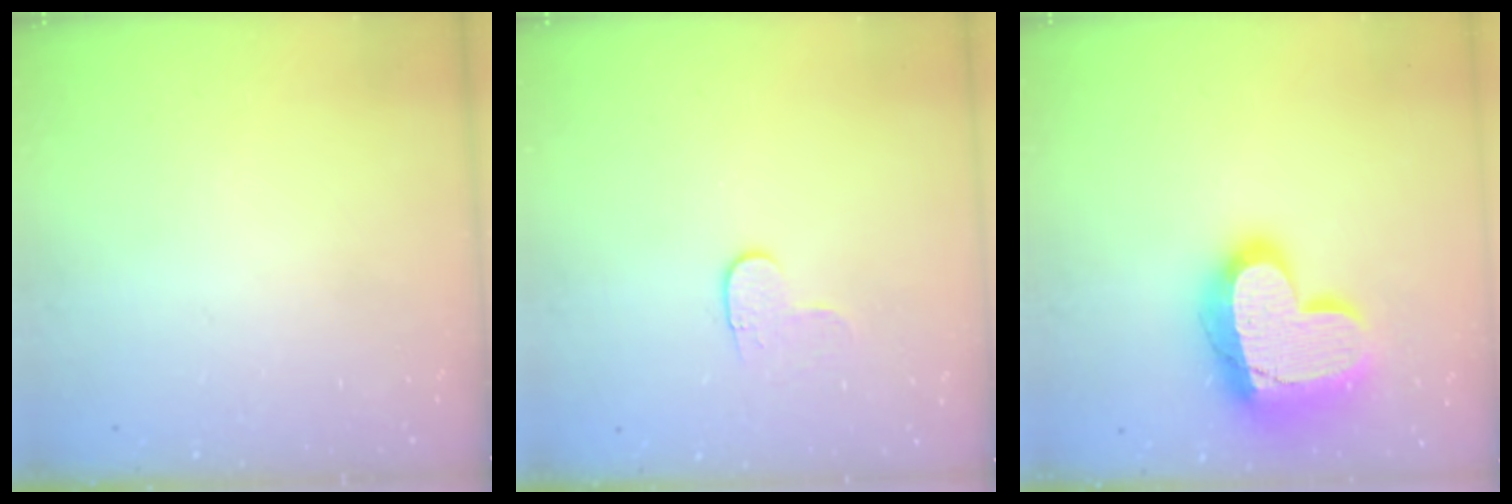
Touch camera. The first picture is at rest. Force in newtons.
{"total": 4.2, "press": 4.2, "slide": 0.5}
{"total": 21.4, "press": 21.3, "slide": 1.7}